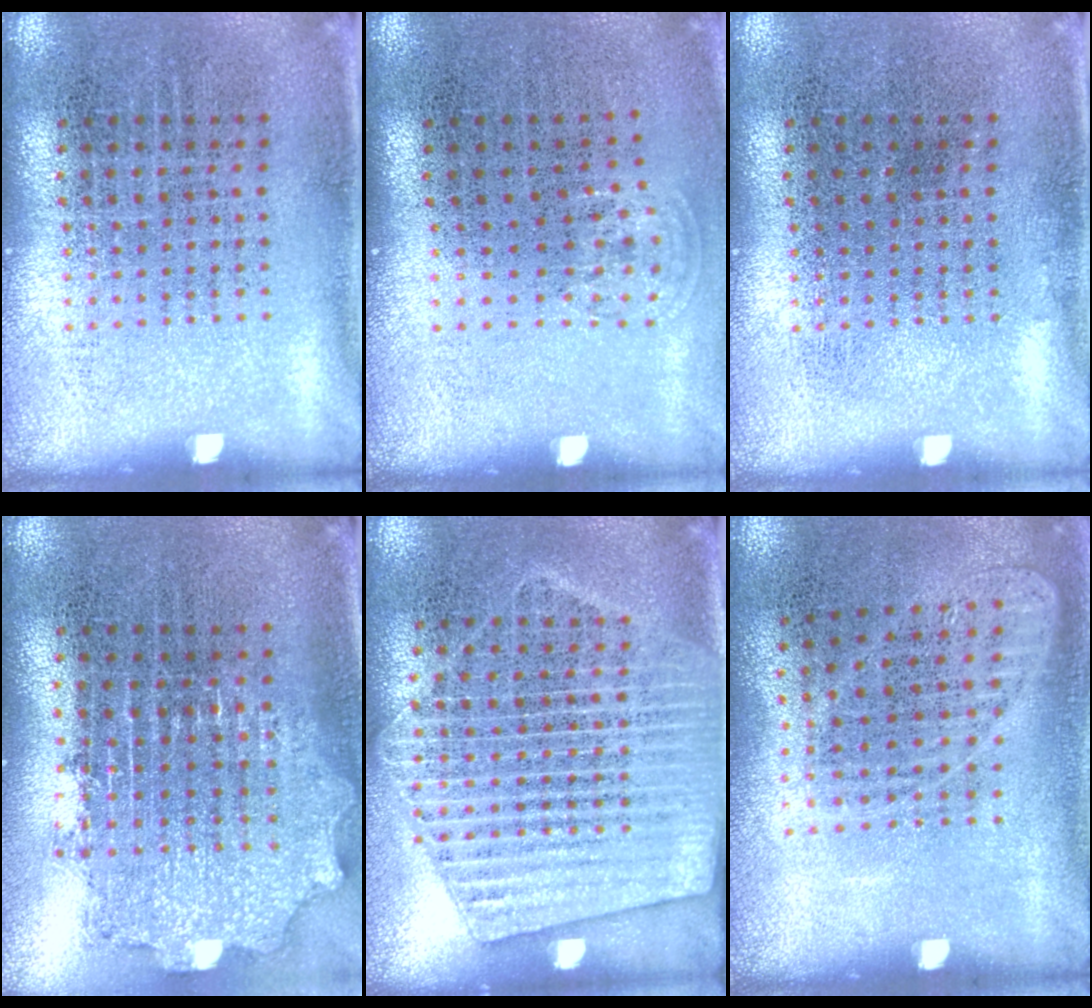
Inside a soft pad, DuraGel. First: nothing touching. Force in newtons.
{"total": 0.8, "press": 0.6, "slide": 0.5}
{"total": 0.0}
{"total": 2.1, "press": 1.6, "slide": 1.3}
{"total": 2.0, "press": 1.8, "slide": 0.9}
{"total": 1.0, "press": 1.0, "slide": 0.3}